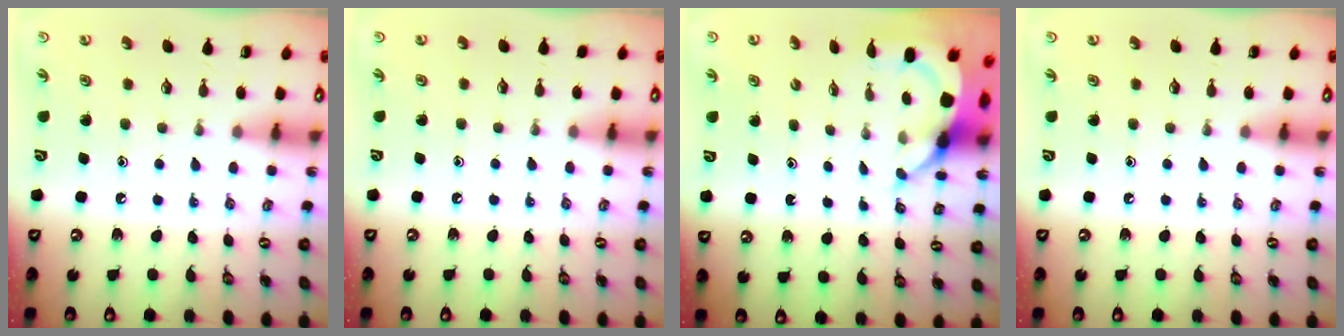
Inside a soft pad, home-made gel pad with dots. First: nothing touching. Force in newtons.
{"total": 2.9, "press": 2.9, "slide": 0.5}
{"total": 5.4, "press": 5.4, "slide": 0.7}
{"total": 0.0}